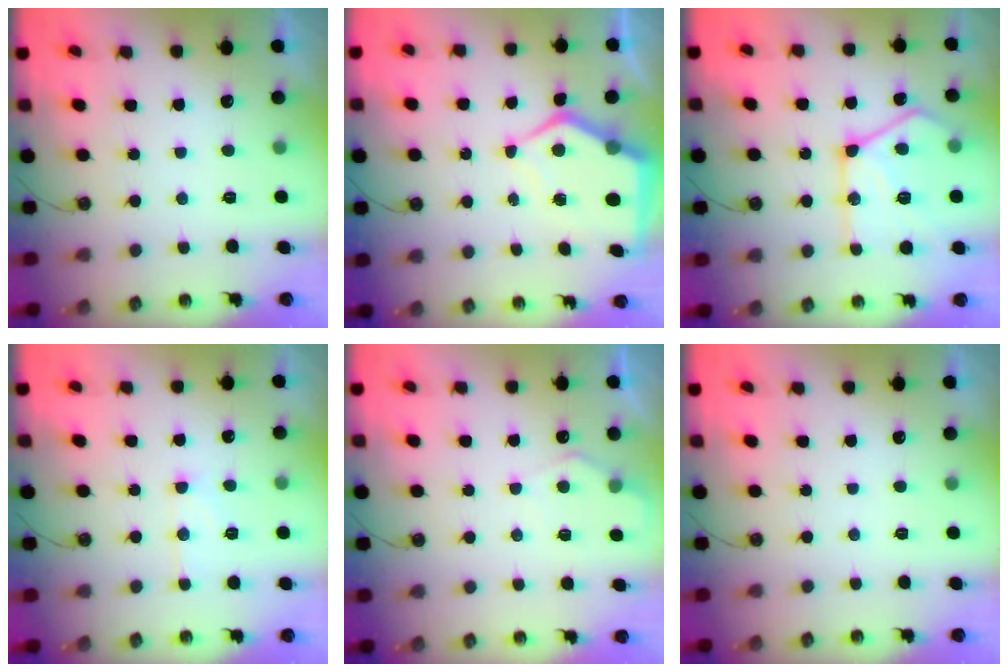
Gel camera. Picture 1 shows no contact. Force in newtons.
{"total": 9.4, "press": 9.4, "slide": 1.1}
{"total": 19.3, "press": 19.2, "slide": 2.1}
{"total": 9.0, "press": 9.0, "slide": 0.8}
{"total": 5.5, "press": 5.5, "slide": 0.7}
{"total": 0.0}